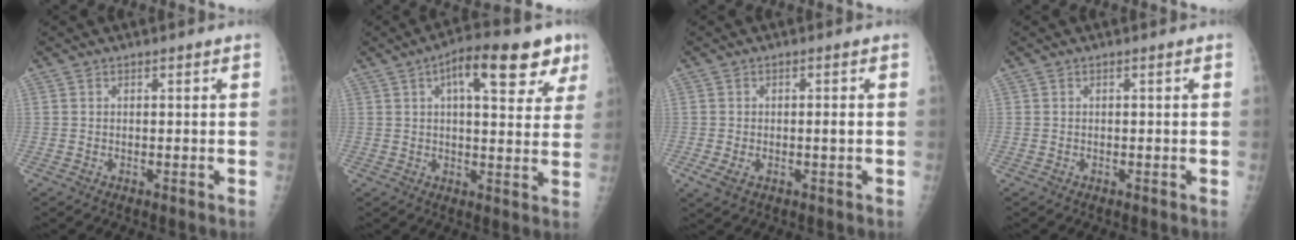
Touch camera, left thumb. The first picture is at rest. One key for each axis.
{"total": 14.1, "fx": 6.8, "fy": 5.5, "fz": 11.0, "tx": -0.112, "ty": -0.005, "tz": 0.086}
{"total": 3.6, "fx": -0.6, "fy": 1.4, "fz": 3.3, "tx": -0.067, "ty": 0.005, "tz": -0.007}
{"total": 0.0}